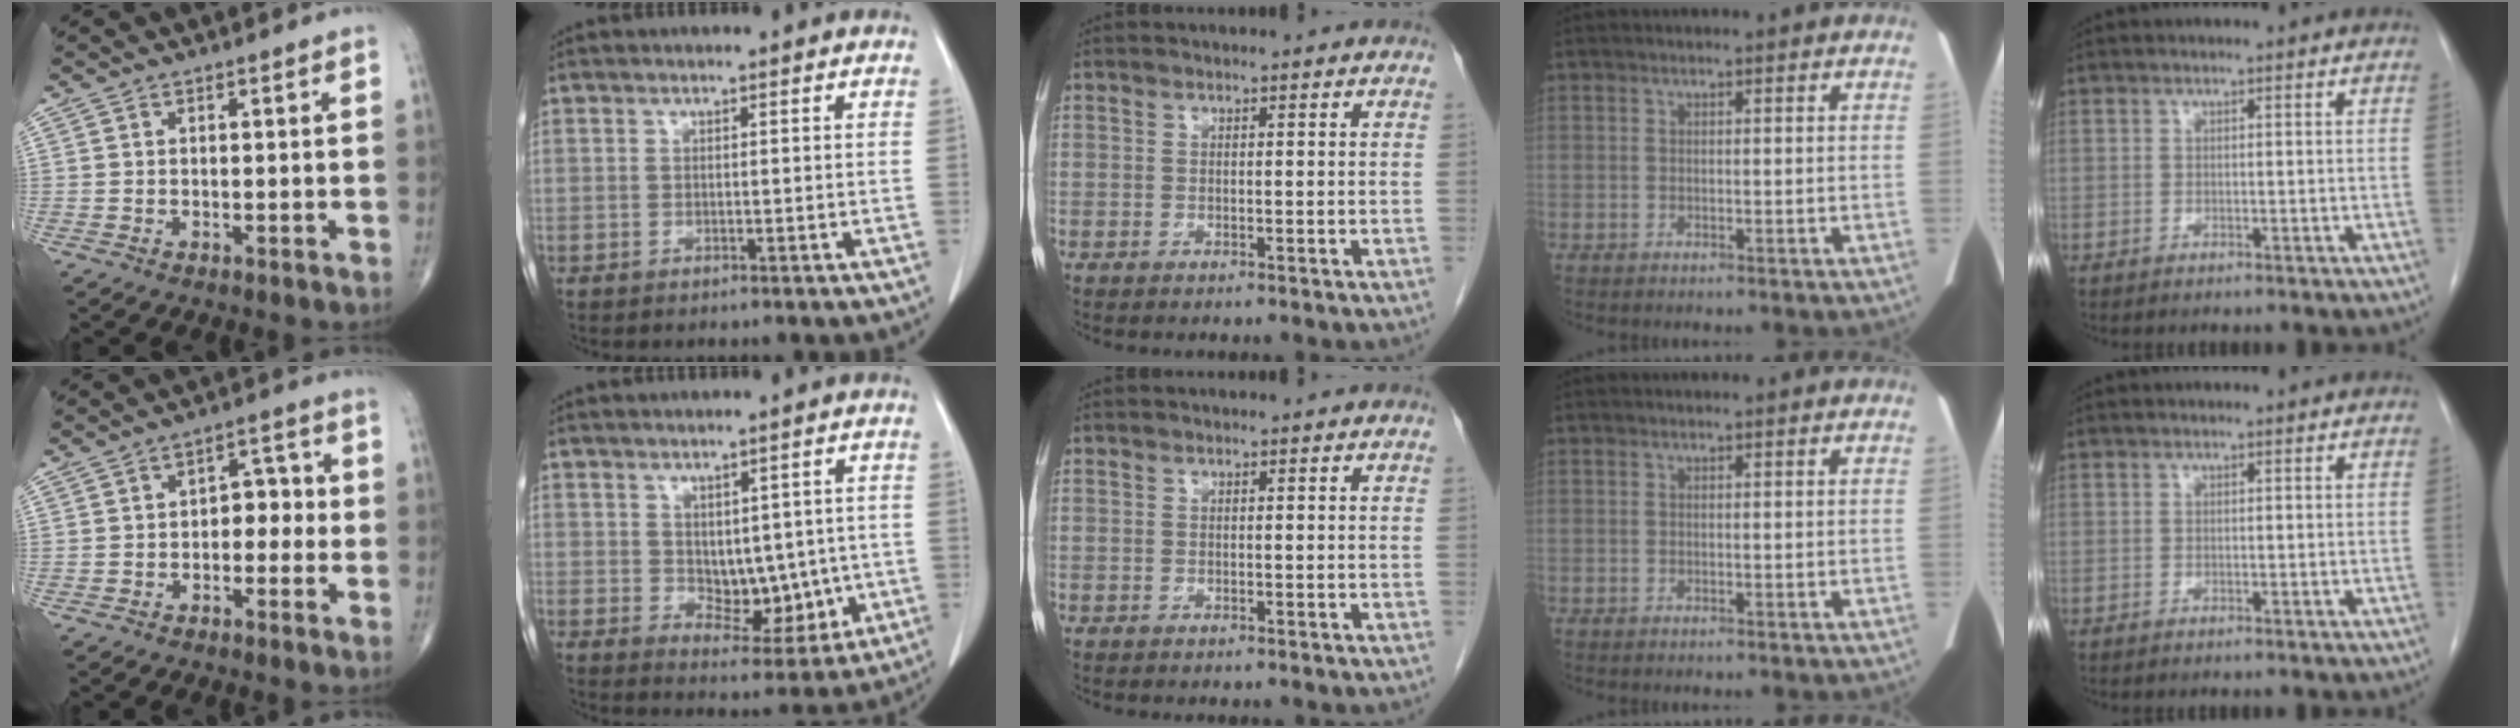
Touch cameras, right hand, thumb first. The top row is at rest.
{"thumb": {"total": 5.3, "force": [-1.0, 3.5, 3.8], "torque": [-0.026, 0.027, -0.025]}, "index": {"total": 8.0, "force": [-0.2, 4.8, 6.4], "torque": [-0.075, -0.001, 0.018]}}